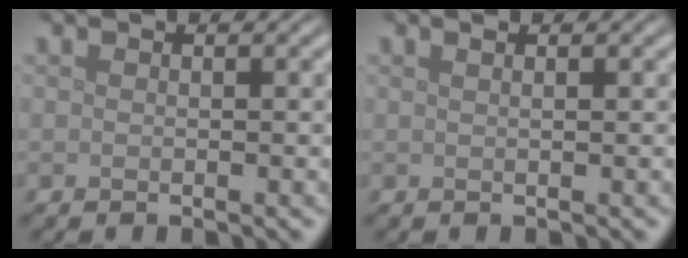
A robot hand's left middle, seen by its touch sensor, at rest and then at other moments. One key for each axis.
{"total": 2.2, "fx": 1.1, "fy": 1.0, "fz": 1.5, "tx": -0.002, "ty": 0.004, "tz": -0.006}